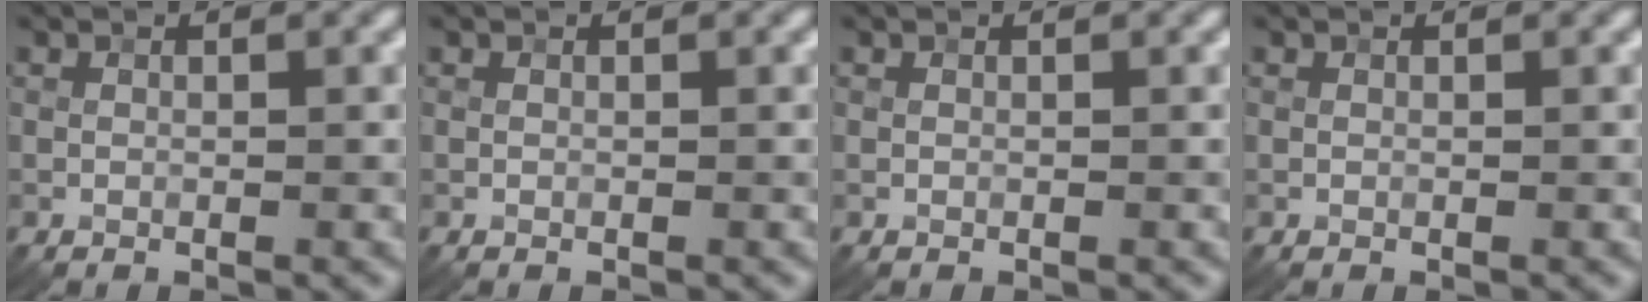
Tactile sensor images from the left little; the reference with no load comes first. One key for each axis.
{"total": 0.0}
{"total": 0.0}
{"total": 0.0}